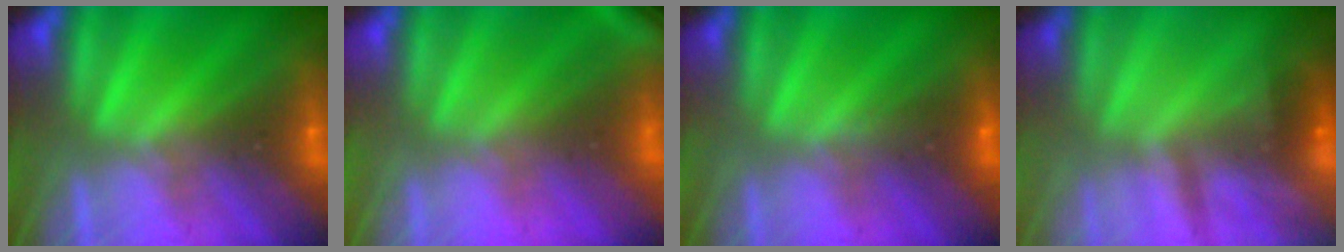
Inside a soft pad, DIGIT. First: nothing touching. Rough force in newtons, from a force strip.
{"total": 2.9}
{"total": 3.0}
{"total": 2.3}